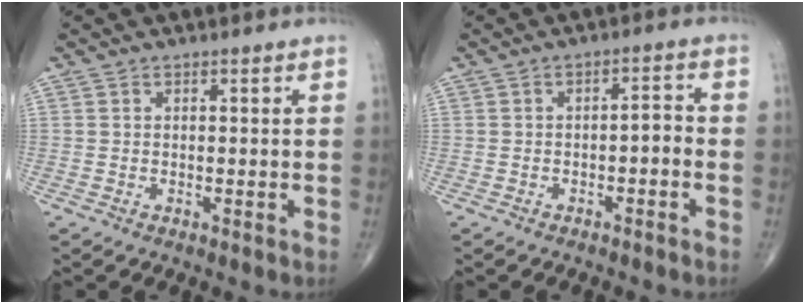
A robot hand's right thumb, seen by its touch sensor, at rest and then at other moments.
{"total": 2.7, "force": [-1.1, 1.0, 2.3], "torque": [-0.027, 0.023, -0.016]}